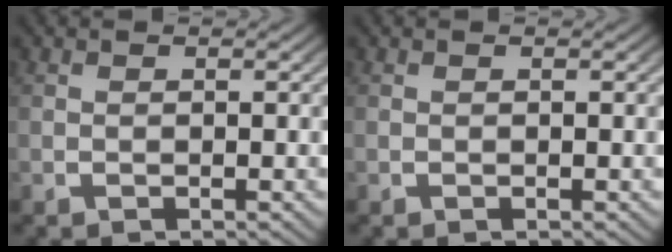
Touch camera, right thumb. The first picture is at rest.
{"total": 0.0}